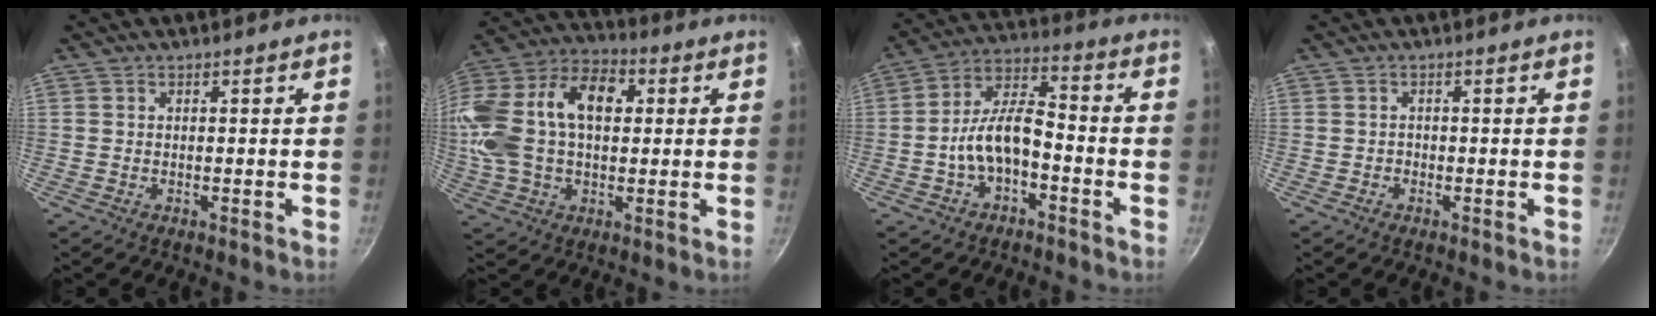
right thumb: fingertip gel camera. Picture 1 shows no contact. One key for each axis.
{"total": 25.0, "fx": 4.4, "fy": 16.0, "fz": 18.7, "tx": -0.364, "ty": 0.040, "tz": 0.064}
{"total": 10.4, "fx": -3.5, "fy": 5.3, "fz": 8.2, "tx": -0.135, "ty": 0.054, "tz": -0.069}
{"total": 0.6, "fx": -0.4, "fy": 0.4, "fz": 0.0, "tx": -0.001, "ty": 0.006, "tz": -0.010}